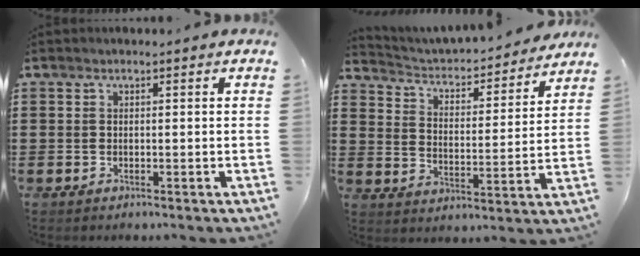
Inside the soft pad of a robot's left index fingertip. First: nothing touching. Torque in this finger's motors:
{"motor_torque": [0.05, -0.03, 0.27, 0.04]}